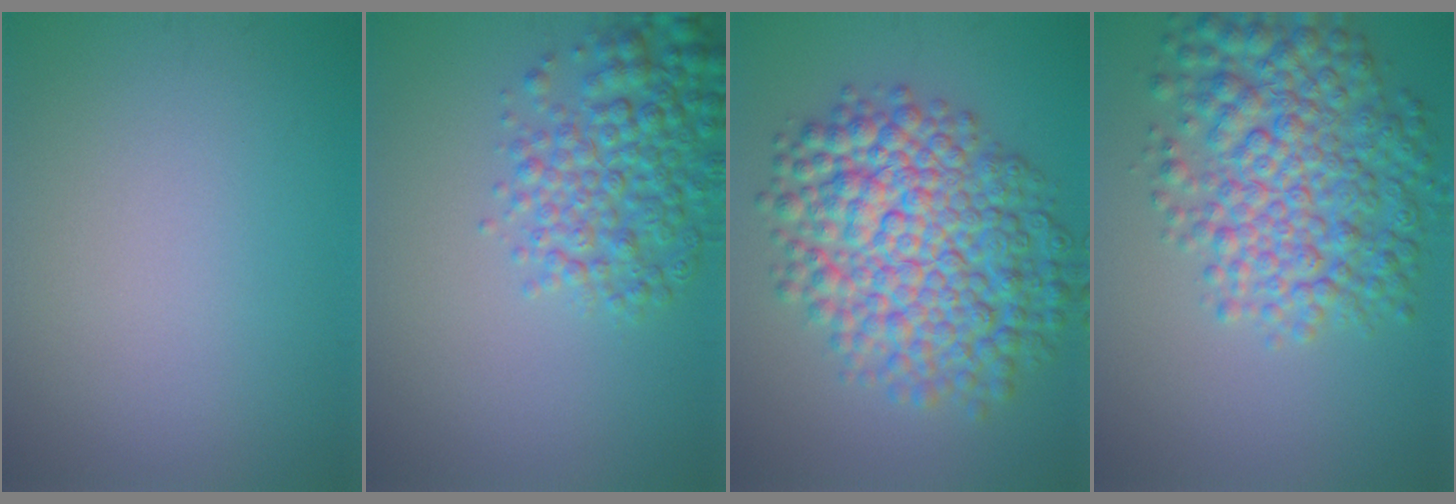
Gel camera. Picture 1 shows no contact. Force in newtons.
{"total": 5.5, "press": 5.4, "slide": 0.2}
{"total": 10.9, "press": 10.9, "slide": 0.2}
{"total": 8.2, "press": 8.2, "slide": 0.2}